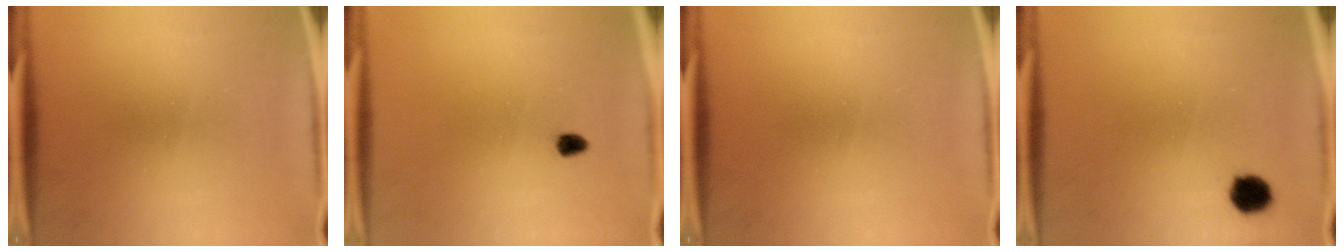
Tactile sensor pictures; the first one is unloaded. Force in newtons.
{"total": 1.5}
{"total": 0.0}
{"total": 4.1}